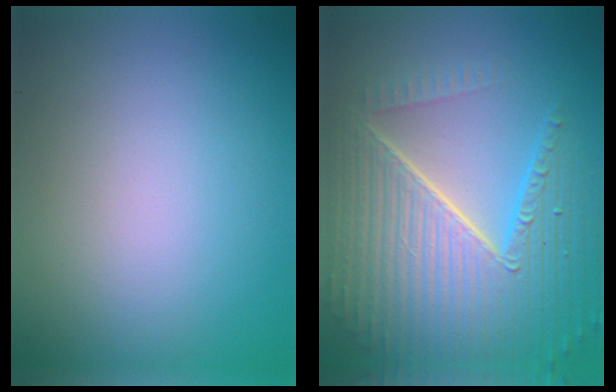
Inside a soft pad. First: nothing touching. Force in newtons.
{"total": 10.0, "press": 6.4, "slide": 7.8}